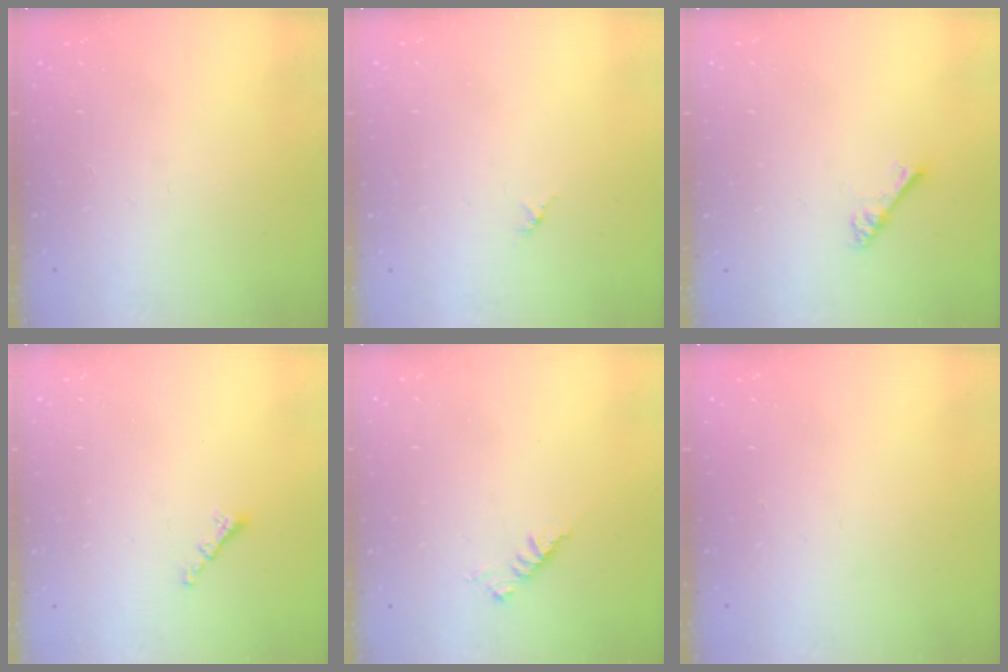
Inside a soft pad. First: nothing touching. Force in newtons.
{"total": 1.4, "press": 1.4, "slide": 0.4}
{"total": 3.6, "press": 3.6, "slide": 0.3}
{"total": 1.3, "press": 1.2, "slide": 0.5}
{"total": 2.9, "press": 2.8, "slide": 0.7}
{"total": 0.0}